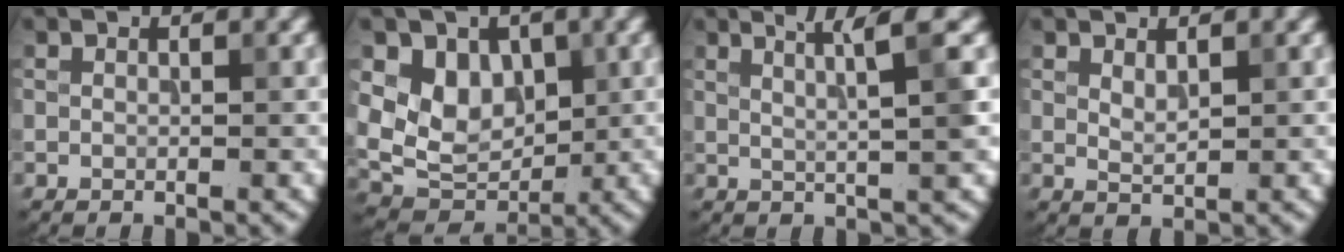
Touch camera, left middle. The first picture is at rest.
{"total": 5.8, "force": [1.4, 4.4, 3.4], "torque": [-0.052, -0.011, 0.020]}
{"total": 4.1, "force": [1.9, 0.5, 3.6], "torque": [-0.047, 0.008, 0.027]}
{"total": 1.1, "force": [0.7, 0.4, 0.7], "torque": [-0.018, 0.000, 0.018]}